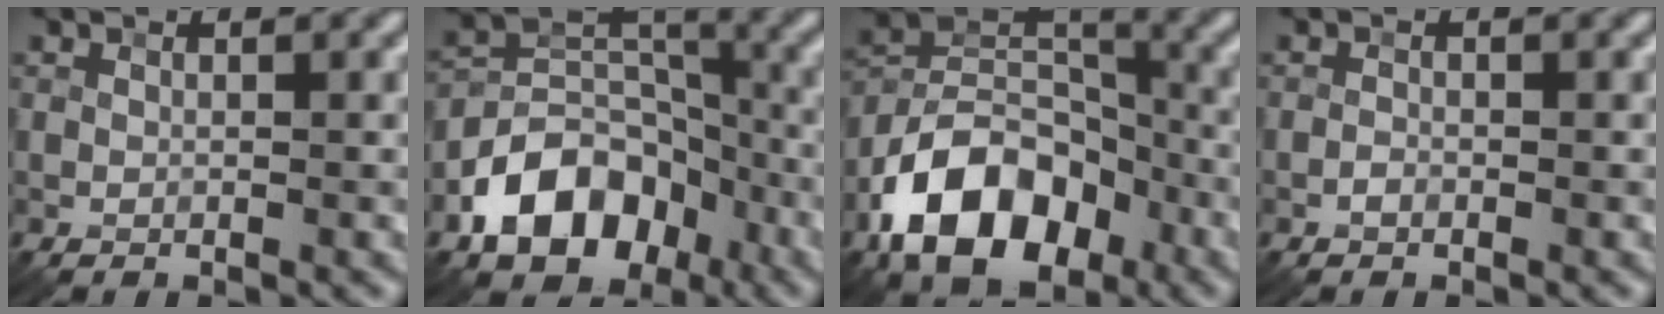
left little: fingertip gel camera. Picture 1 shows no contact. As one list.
[{"total": 9.1, "force": [-4.9, 6.0, 4.7], "torque": [-0.068, -0.001, -0.093]}, {"total": 11.2, "force": [-5.8, 6.7, 6.9], "torque": [-0.121, 0.004, -0.115]}, {"total": 0.6, "force": [-0.4, 0.3, 0.3], "torque": [-0.006, 0.001, -0.009]}]